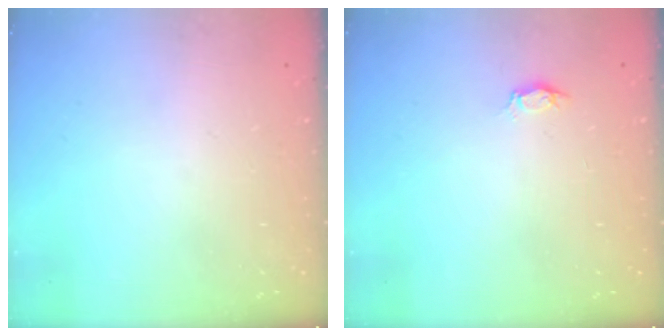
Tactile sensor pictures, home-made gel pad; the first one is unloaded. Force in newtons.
{"total": 2.8, "press": 2.8, "slide": 0.3}